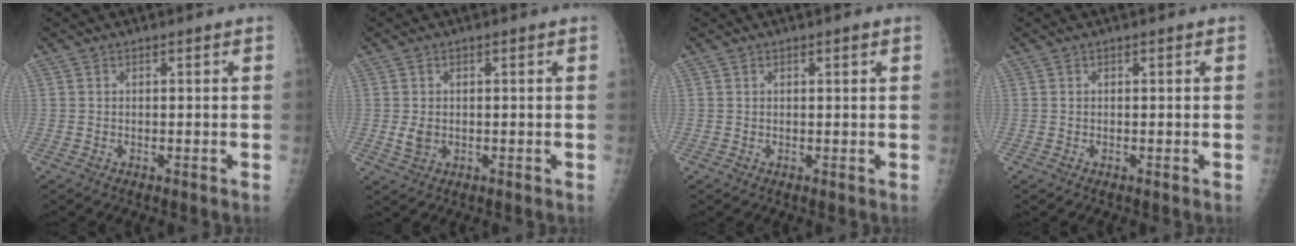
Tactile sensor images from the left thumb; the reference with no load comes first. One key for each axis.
{"total": 2.6, "fx": -0.2, "fy": 2.0, "fz": 1.6, "tx": -0.021, "ty": -0.003, "tz": 0.002}
{"total": 0.8, "fx": 0.5, "fy": 0.2, "fz": 0.6, "tx": -0.008, "ty": 0.000, "tz": 0.008}
{"total": 0.0}